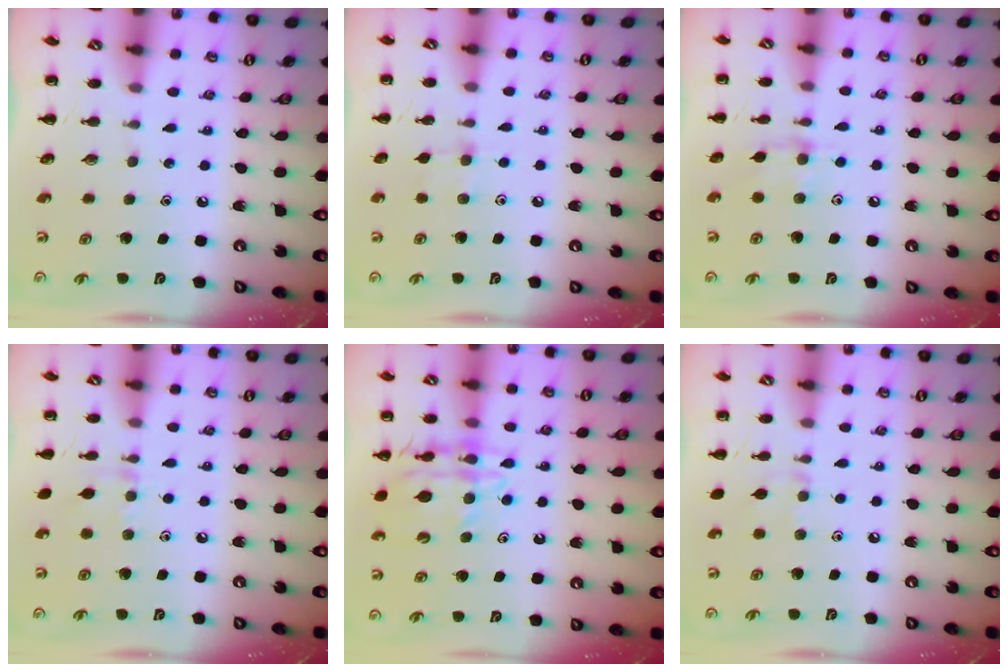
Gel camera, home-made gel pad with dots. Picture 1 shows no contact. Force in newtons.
{"total": 5.2, "press": 4.9, "slide": 1.7}
{"total": 6.0, "press": 6.0, "slide": 0.5}
{"total": 5.9, "press": 5.6, "slide": 1.9}
{"total": 13.1, "press": 12.9, "slide": 2.7}
{"total": 5.1, "press": 4.8, "slide": 1.6}